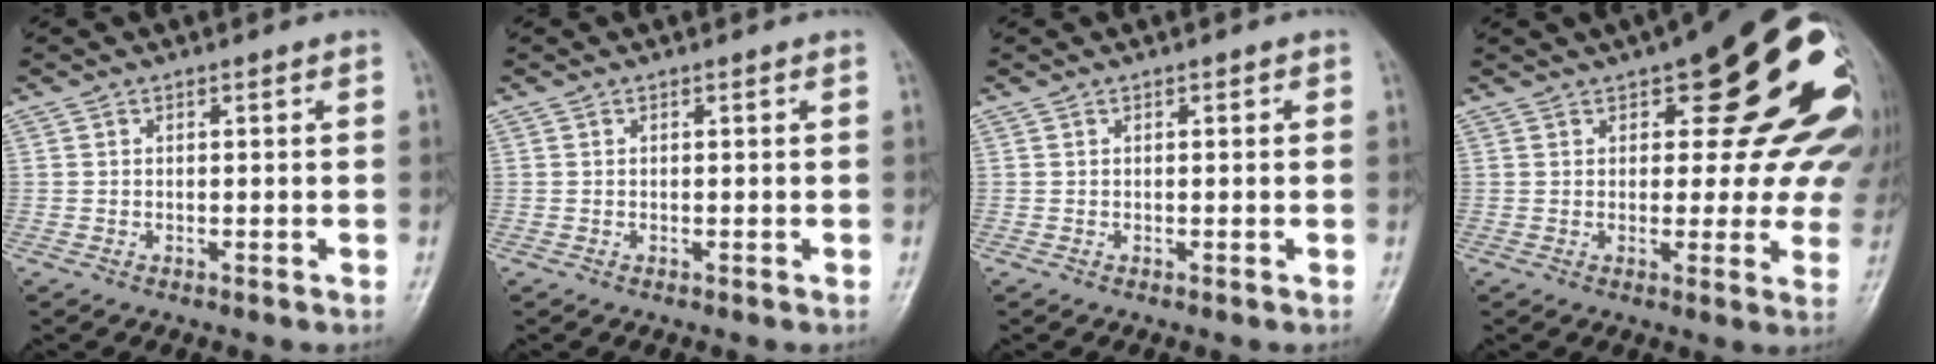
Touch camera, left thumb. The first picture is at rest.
{"total": 0.0}
{"total": 0.0}
{"total": 24.5, "force": [9.5, 9.7, 20.4], "torque": [-0.206, 0.008, 0.121]}